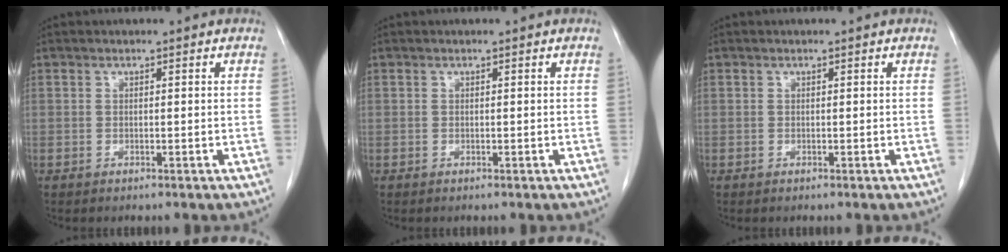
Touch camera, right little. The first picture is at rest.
{"total": 0.0}
{"total": 0.0}